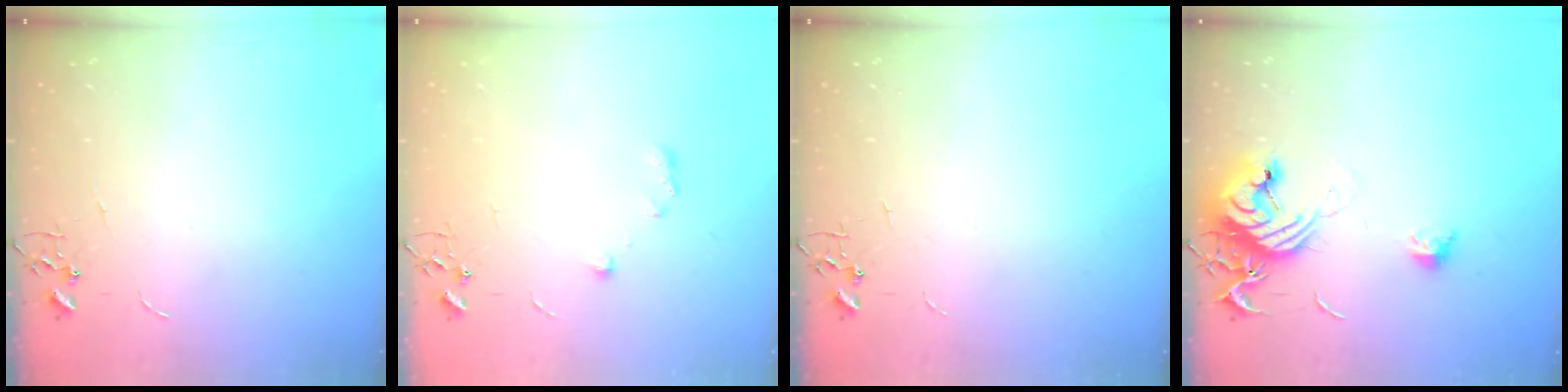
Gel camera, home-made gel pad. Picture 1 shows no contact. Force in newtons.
{"total": 6.9, "press": 6.9, "slide": 0.7}
{"total": 0.0}
{"total": 14.4, "press": 14.4, "slide": 0.8}